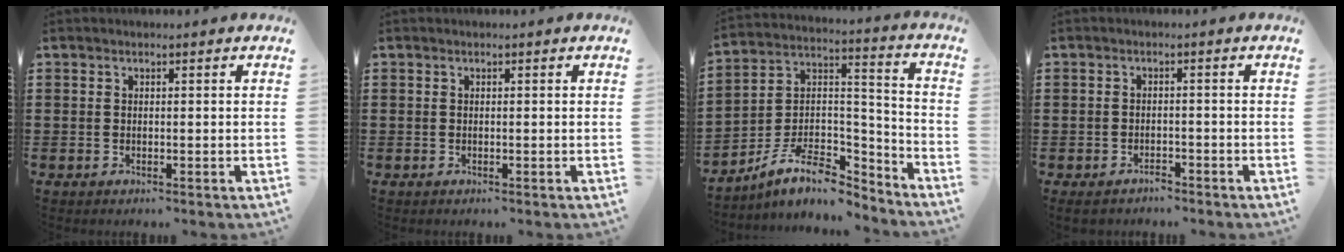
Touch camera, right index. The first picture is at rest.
{"total": 0.0}
{"total": 9.7, "force": [-7.0, 4.2, 5.2], "torque": [-0.103, 0.016, -0.135]}
{"total": 2.2, "force": [-2.1, 0.6, 0.2], "torque": [-0.009, 0.001, -0.045]}